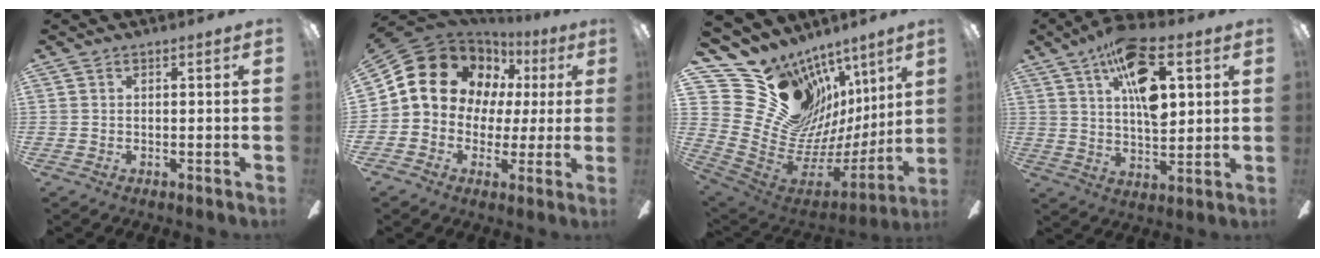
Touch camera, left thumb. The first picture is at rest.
{"total": 16.1, "force": [5.2, 13.0, 8.1], "torque": [-0.160, -0.007, 0.103]}
{"total": 22.3, "force": [11.8, 16.0, 10.0], "torque": [-0.179, -0.110, 0.262]}
{"total": 17.4, "force": [7.4, 7.6, 13.7], "torque": [-0.215, -0.016, 0.125]}